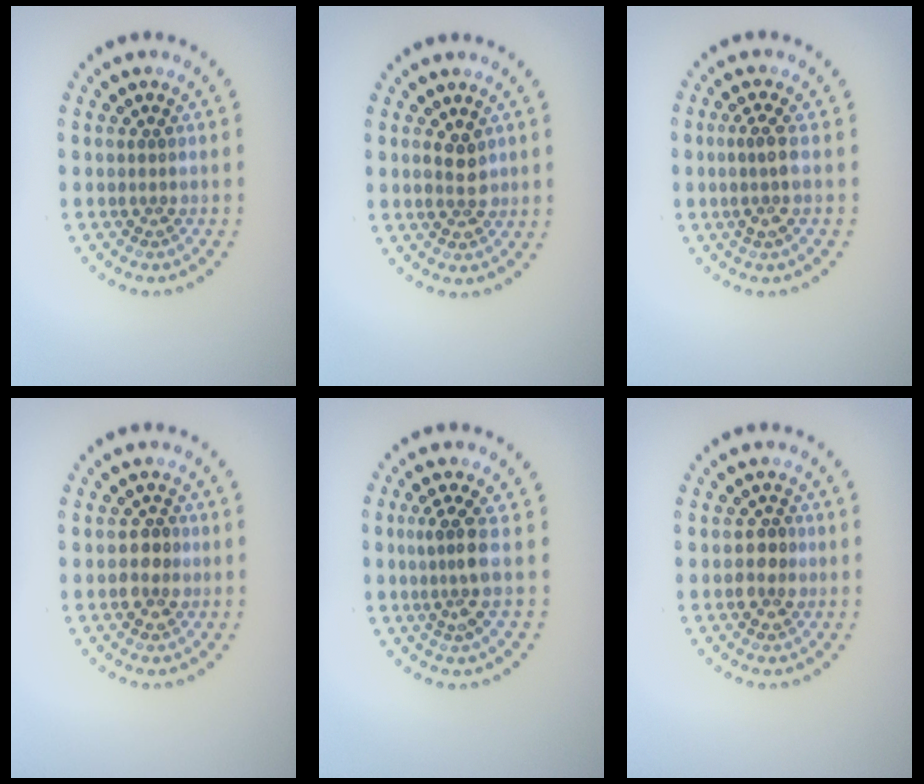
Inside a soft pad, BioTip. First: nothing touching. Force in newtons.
{"total": 2.0, "press": 2.0, "slide": 0.2}
{"total": 2.0, "press": 1.7, "slide": 1.0}
{"total": 2.1, "press": 2.1, "slide": 0.5}
{"total": 2.7, "press": 2.2, "slide": 1.7}
{"total": 2.1, "press": 2.1, "slide": 0.5}